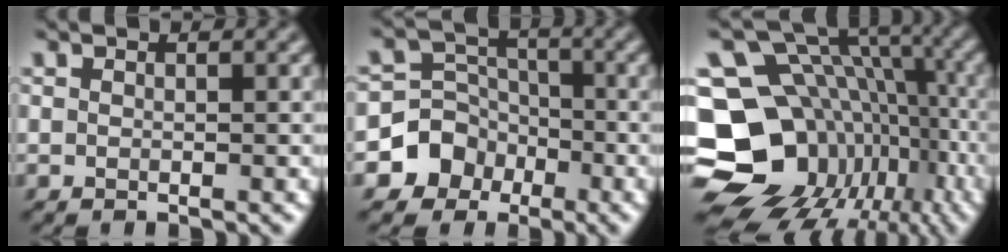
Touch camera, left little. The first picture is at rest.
{"total": 6.3, "force": [-3.2, 5.4, 0.6], "torque": [0.016, 0.004, -0.083]}
{"total": 18.3, "force": [-5.3, 14.9, 9.2], "torque": [-0.168, 0.004, -0.066]}